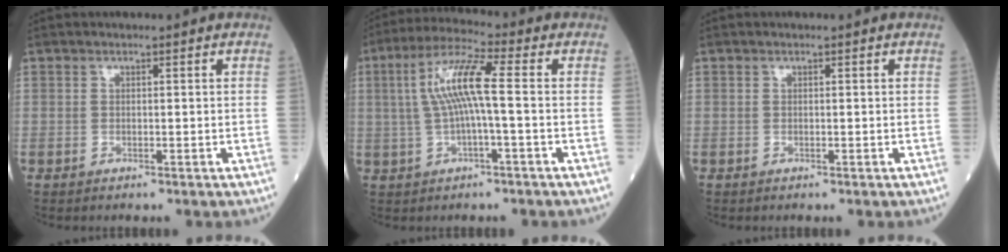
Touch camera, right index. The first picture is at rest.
{"total": 8.7, "force": [0.6, 0.6, 8.7], "torque": [-0.175, 0.022, 0.008]}
{"total": 0.0}